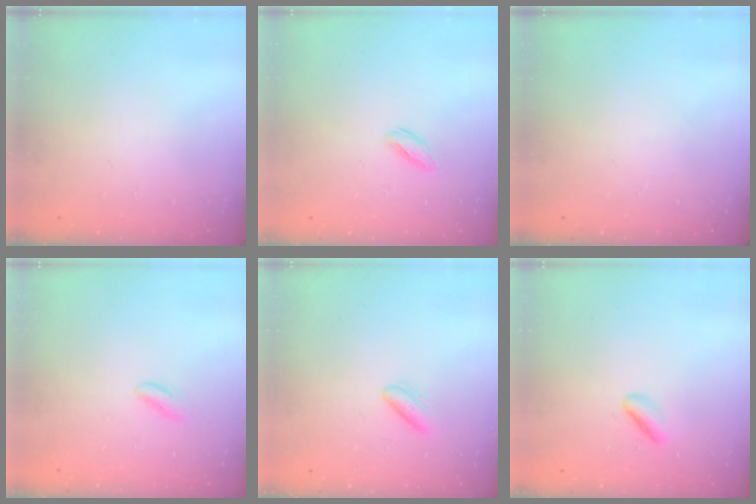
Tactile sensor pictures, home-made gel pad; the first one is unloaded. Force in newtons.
{"total": 2.2, "press": 2.1, "slide": 0.6}
{"total": 0.0}
{"total": 2.6, "press": 2.5, "slide": 0.6}
{"total": 4.2, "press": 3.9, "slide": 1.6}
{"total": 2.2, "press": 1.9, "slide": 1.2}